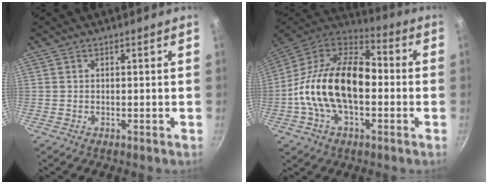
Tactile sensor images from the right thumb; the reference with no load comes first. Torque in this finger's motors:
{"motor_torque": [2.14, 2.87, 1.44, -1.33, 0.65]}